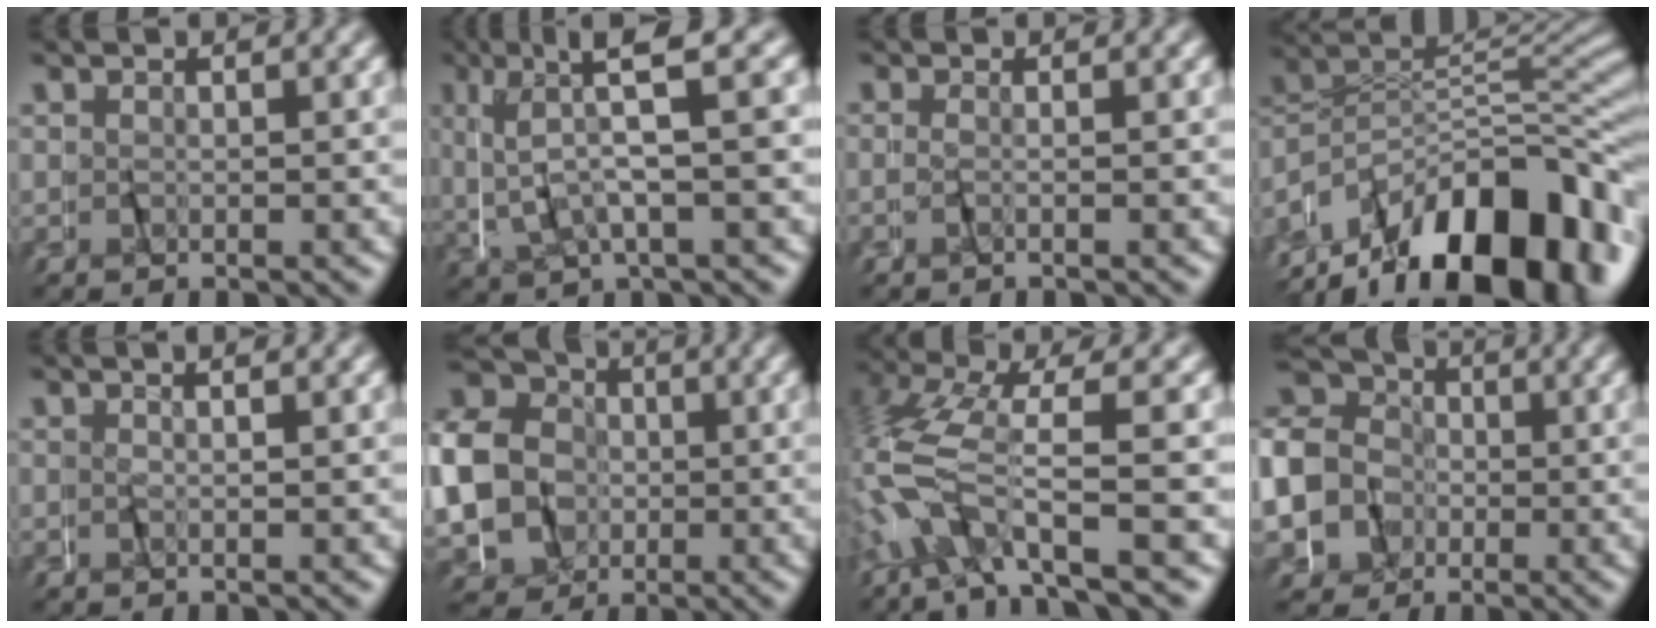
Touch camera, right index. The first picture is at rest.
{"total": 4.2, "force": [0.9, 0.6, 4.1], "torque": [-0.088, 0.017, 0.013]}
{"total": 1.3, "force": [-0.8, -1.0, -0.1], "torque": [0.000, 0.001, -0.018]}
{"total": 16.1, "force": [-8.2, 8.7, 10.7], "torque": [-0.172, -0.013, -0.127]}
{"total": 0.9, "force": [0.2, -0.9, 0.2], "torque": [-0.012, 0.003, 0.003]}
{"total": 16.9, "force": [1.2, 15.1, 7.4], "torque": [-0.174, -0.021, 0.001]}
{"total": 4.3, "force": [-2.0, 1.4, 3.6], "torque": [-0.126, -0.011, -0.033]}
{"total": 15.6, "force": [0.6, 14.4, 5.9], "torque": [-0.159, -0.018, -0.012]}